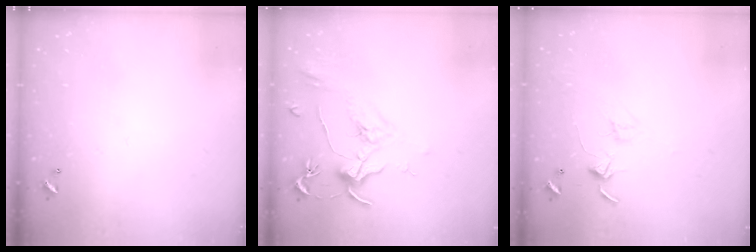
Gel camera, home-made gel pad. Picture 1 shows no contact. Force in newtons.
{"total": 1.8, "press": 1.6, "slide": 0.9}
{"total": 2.8, "press": 2.8, "slide": 0.2}